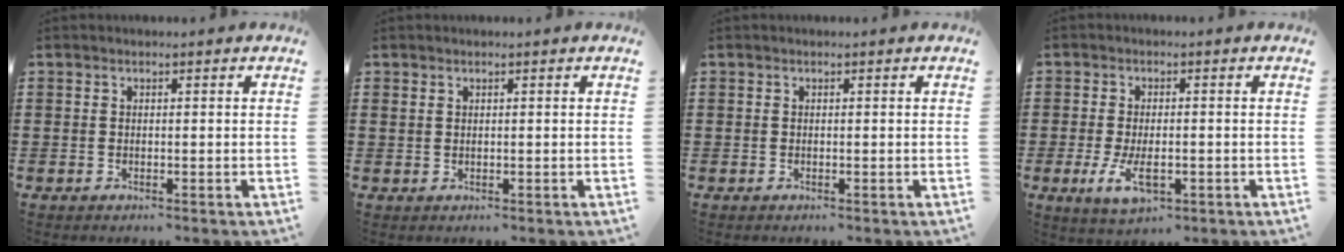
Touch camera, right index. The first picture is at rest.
{"total": 0.8, "force": [0.6, 0.4, 0.3], "torque": [-0.008, 0.002, 0.011]}
{"total": 0.0}
{"total": 5.0, "force": [-1.1, 2.4, 4.2], "torque": [-0.094, -0.003, -0.023]}